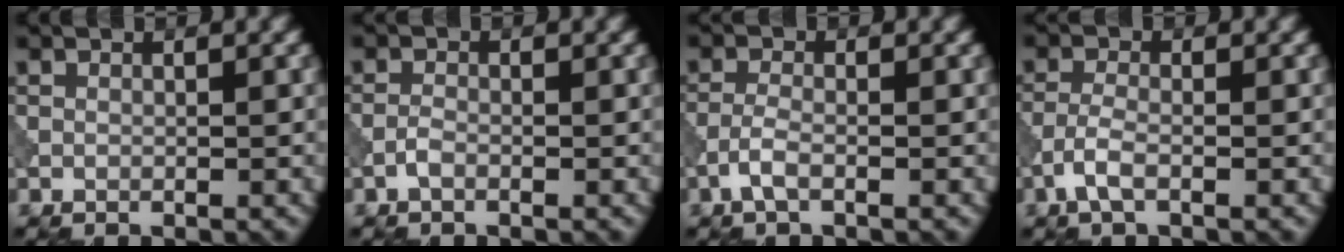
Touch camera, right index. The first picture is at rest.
{"total": 0.9, "force": [-0.6, 0.3, 0.6], "torque": [-0.016, 0.002, -0.014]}
{"total": 1.9, "force": [-1.0, 0.6, 1.5], "torque": [-0.036, 0.004, -0.026]}
{"total": 2.2, "force": [-1.2, 0.7, 1.8], "torque": [-0.044, 0.003, -0.030]}